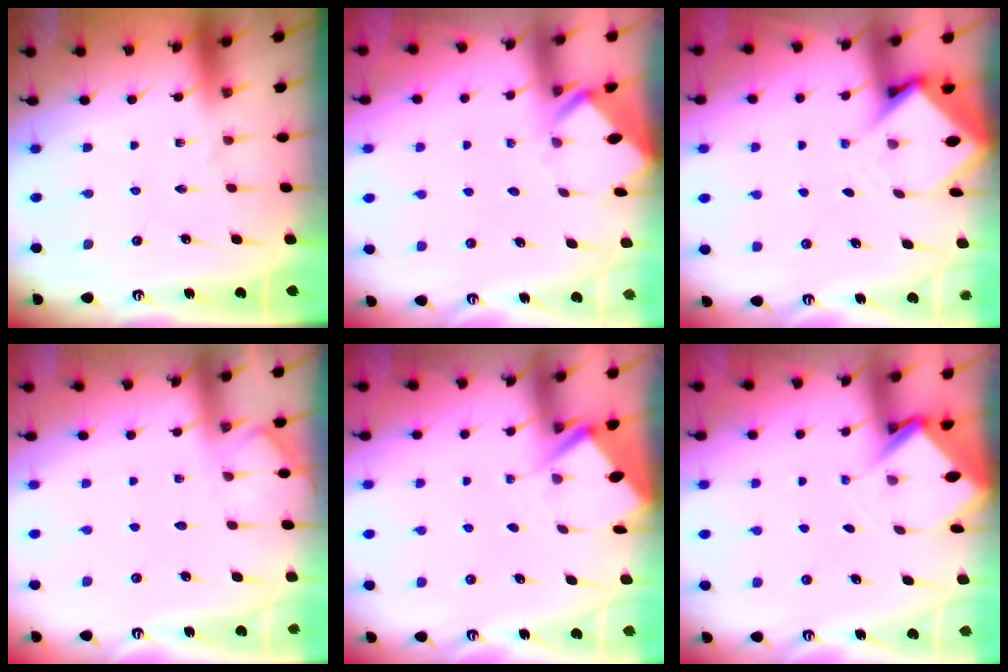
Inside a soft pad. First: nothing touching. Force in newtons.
{"total": 3.3, "press": 3.3, "slide": 0.2}
{"total": 4.9, "press": 4.9, "slide": 0.4}
{"total": 3.5, "press": 3.4, "slide": 0.5}
{"total": 2.8, "press": 2.8, "slide": 0.4}
{"total": 3.4, "press": 3.4, "slide": 0.2}